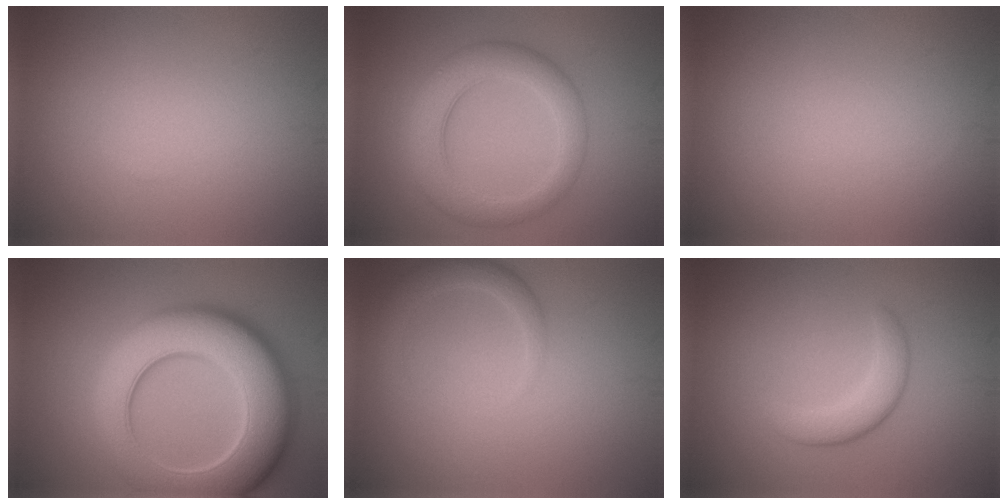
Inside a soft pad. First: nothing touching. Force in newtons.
{"total": 5.6, "press": 5.6, "slide": 0.2}
{"total": 0.0}
{"total": 12.8, "press": 12.8, "slide": 0.5}
{"total": 2.2, "press": 2.2, "slide": 0.3}
{"total": 2.8, "press": 2.8, "slide": 0.2}